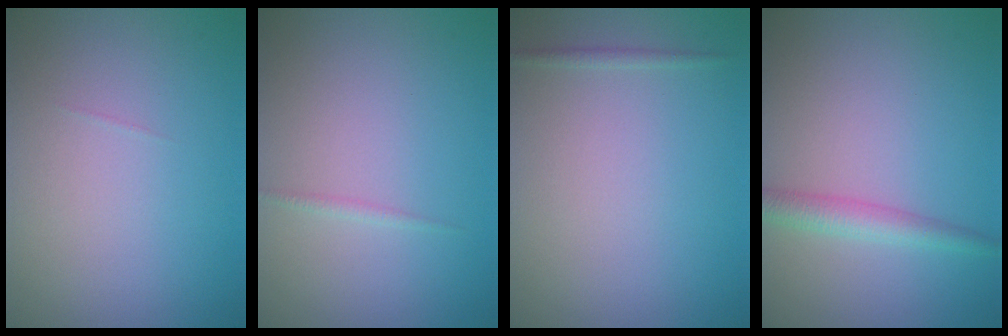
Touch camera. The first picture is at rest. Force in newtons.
{"total": 0.6, "press": 0.6, "slide": 0.0}
{"total": 0.5, "press": 0.5, "slide": 0.1}
{"total": 2.4, "press": 2.4, "slide": 0.1}